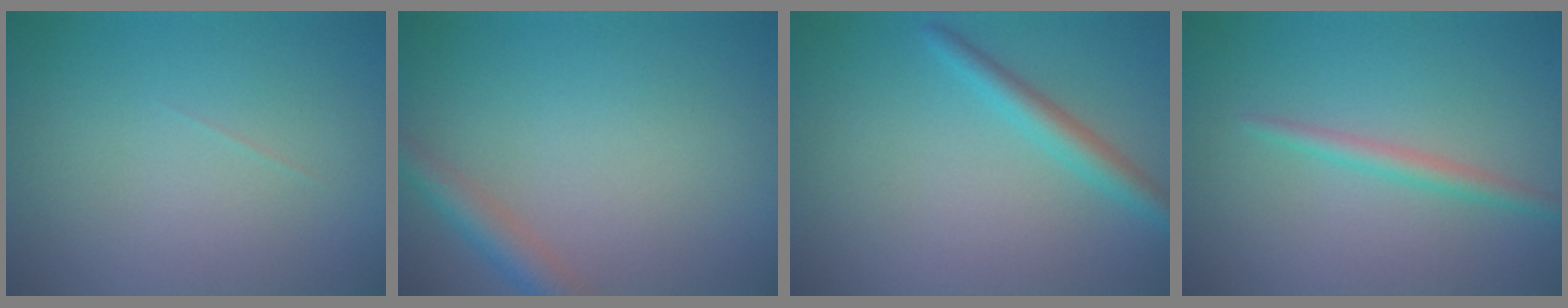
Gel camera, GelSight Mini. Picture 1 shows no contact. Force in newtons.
{"total": 2.6, "press": 2.6, "slide": 0.2}
{"total": 2.4, "press": 2.4, "slide": 0.1}
{"total": 1.7, "press": 1.7, "slide": 0.1}